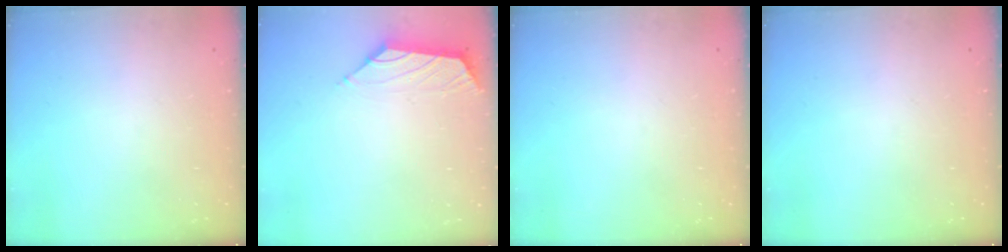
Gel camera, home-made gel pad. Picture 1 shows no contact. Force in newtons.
{"total": 1.5, "press": 1.4, "slide": 0.6}
{"total": 0.0}
{"total": 0.0}